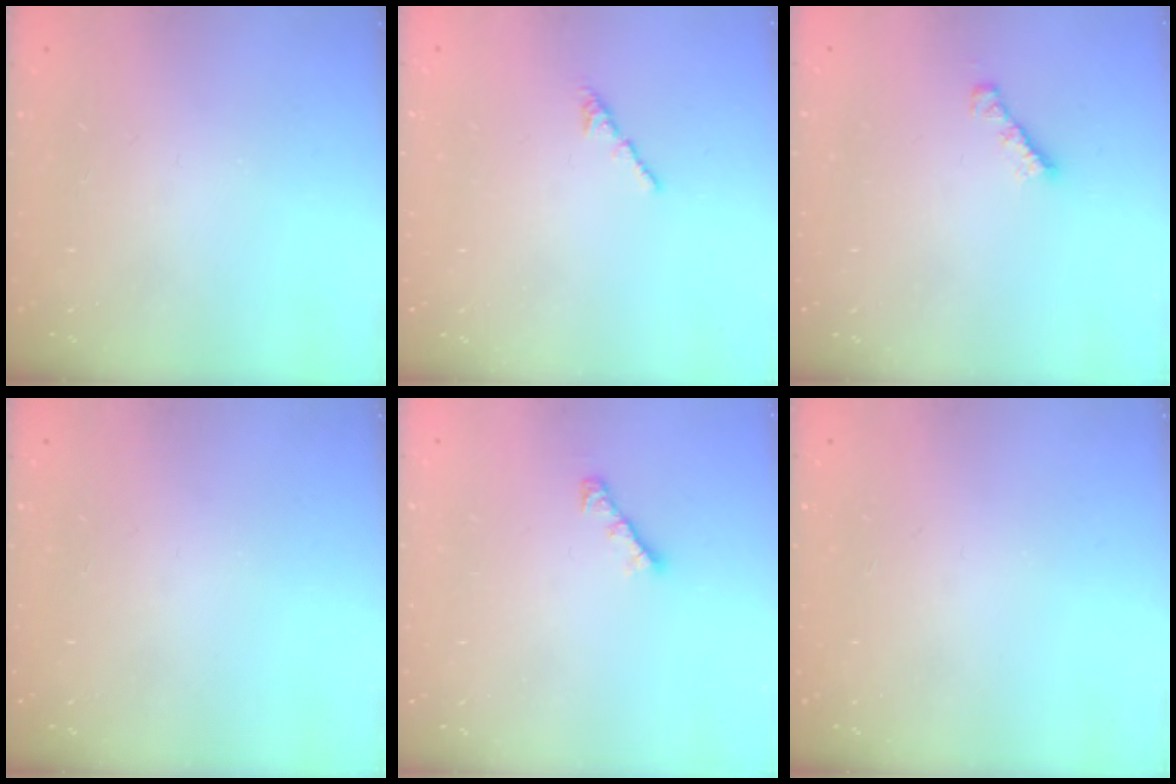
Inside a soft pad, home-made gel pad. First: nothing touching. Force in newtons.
{"total": 0.8, "press": 0.7, "slide": 0.5}
{"total": 2.3, "press": 2.3, "slide": 0.4}
{"total": 0.0}
{"total": 4.1, "press": 4.0, "slide": 0.7}
{"total": 0.0}